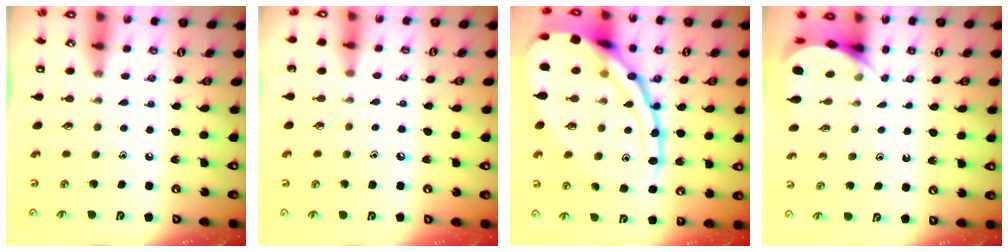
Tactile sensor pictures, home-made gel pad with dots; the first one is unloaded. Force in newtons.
{"total": 3.9, "press": 3.9, "slide": 0.4}
{"total": 25.0, "press": 24.9, "slide": 2.2}
{"total": 4.7, "press": 4.7, "slide": 0.3}